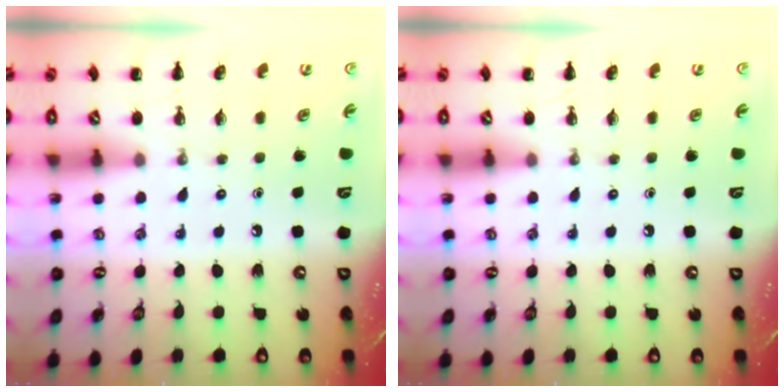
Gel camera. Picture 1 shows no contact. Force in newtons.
{"total": 0.0}